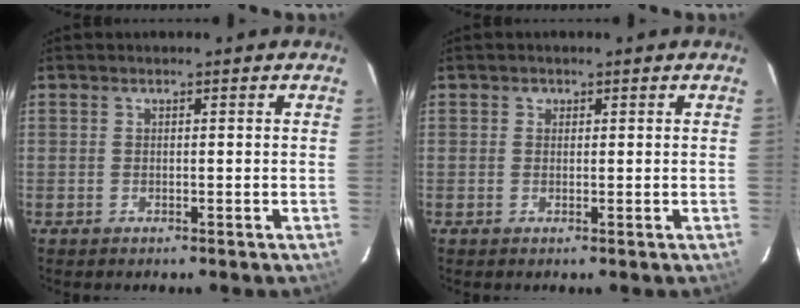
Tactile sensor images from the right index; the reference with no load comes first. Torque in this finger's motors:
{"motor_torque": [0.05, 0.01, 0.04, 0.01]}